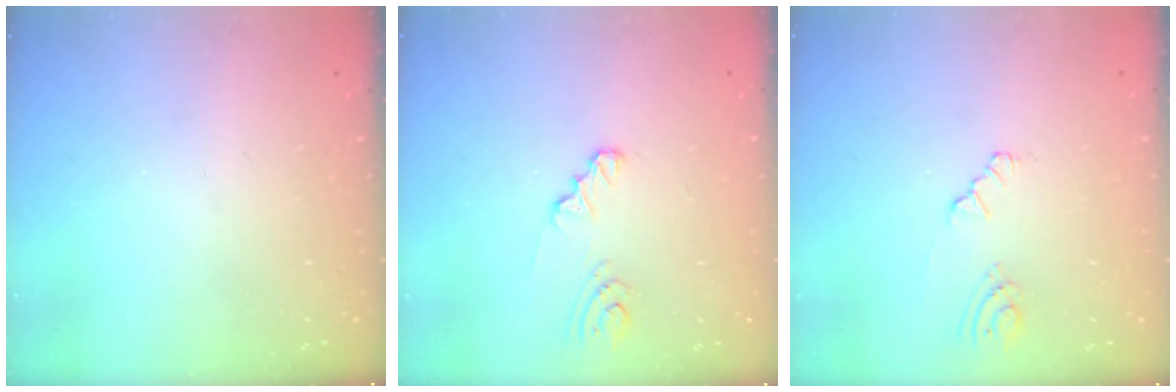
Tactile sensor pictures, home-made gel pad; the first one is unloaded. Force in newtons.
{"total": 4.2, "press": 4.2, "slide": 0.4}
{"total": 3.7, "press": 3.7, "slide": 0.5}